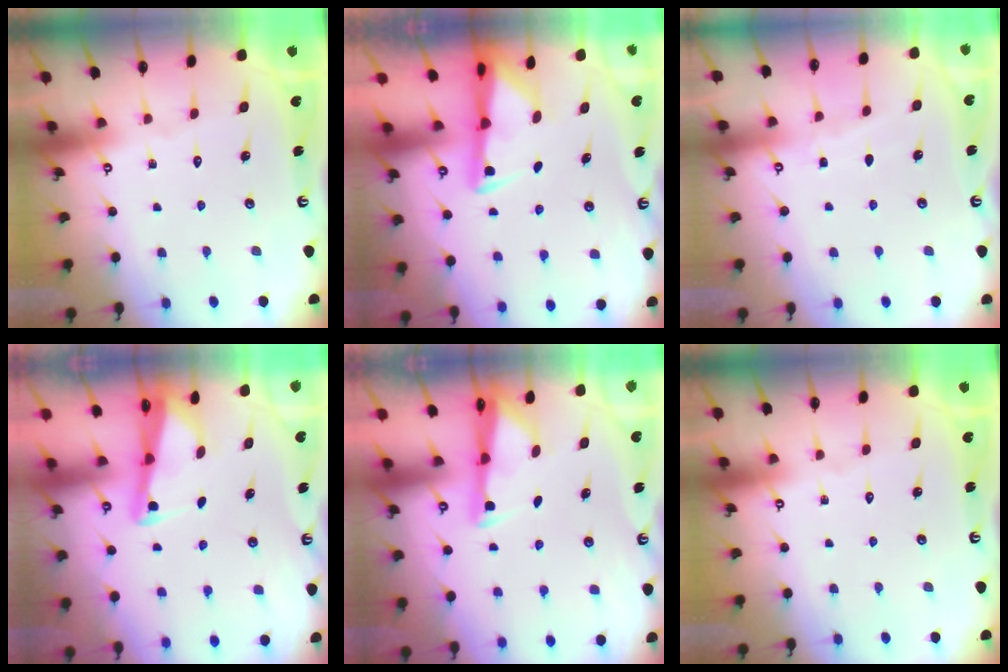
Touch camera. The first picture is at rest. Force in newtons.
{"total": 2.8, "press": 2.8, "slide": 0.6}
{"total": 3.2, "press": 3.2, "slide": 0.4}
{"total": 3.7, "press": 3.7, "slide": 0.4}
{"total": 2.7, "press": 2.7, "slide": 0.4}
{"total": 0.0}